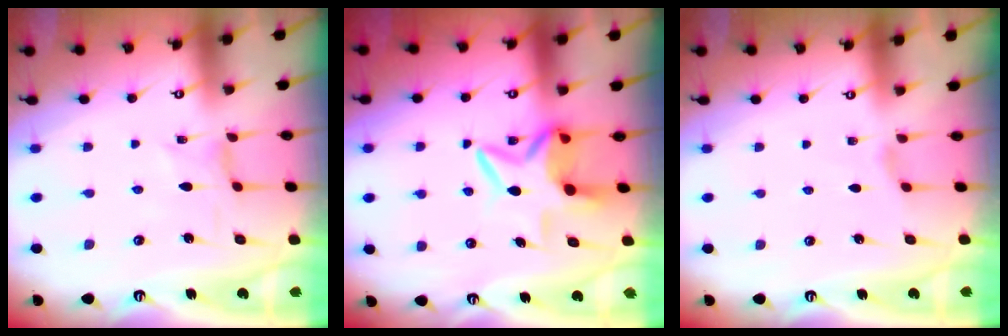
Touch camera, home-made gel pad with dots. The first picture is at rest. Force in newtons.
{"total": 8.2, "press": 8.1, "slide": 1.3}
{"total": 0.0}